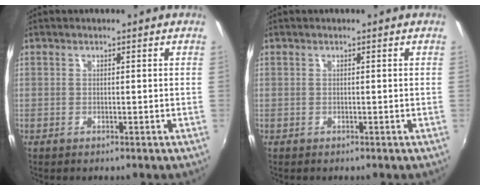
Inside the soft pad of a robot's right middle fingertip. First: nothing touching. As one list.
[{"total": 0.0}]